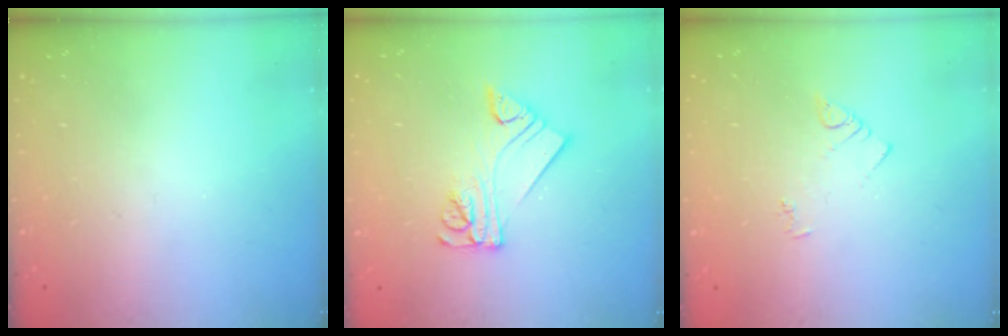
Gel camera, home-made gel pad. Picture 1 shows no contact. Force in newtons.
{"total": 10.5, "press": 10.4, "slide": 1.1}
{"total": 2.9, "press": 2.9, "slide": 0.3}